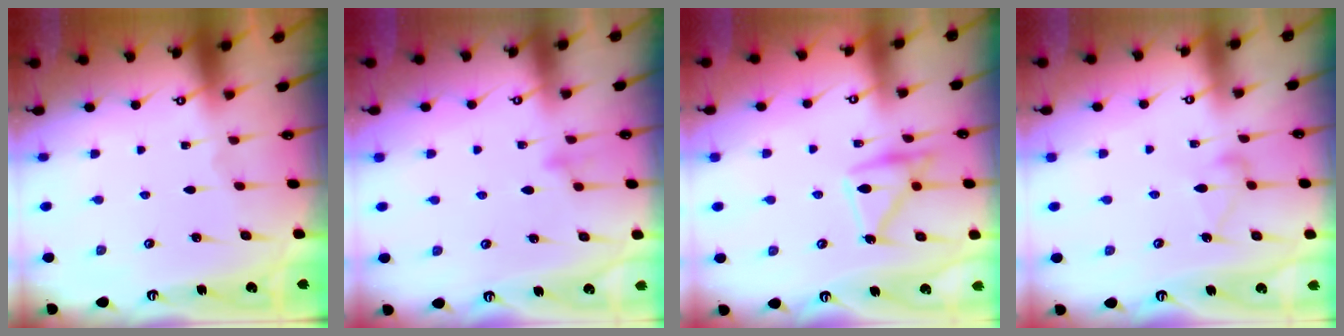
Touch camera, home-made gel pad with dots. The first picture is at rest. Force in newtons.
{"total": 7.8, "press": 7.8, "slide": 0.7}
{"total": 16.4, "press": 16.4, "slide": 1.1}
{"total": 9.2, "press": 9.1, "slide": 0.6}